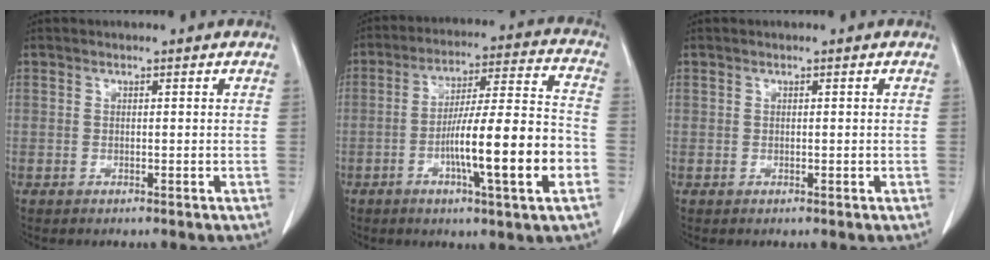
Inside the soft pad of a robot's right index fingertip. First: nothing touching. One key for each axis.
{"total": 16.1, "fx": -4.8, "fy": 0.7, "fz": 15.3, "tx": -0.254, "ty": 0.005, "tz": -0.076}
{"total": 0.0}